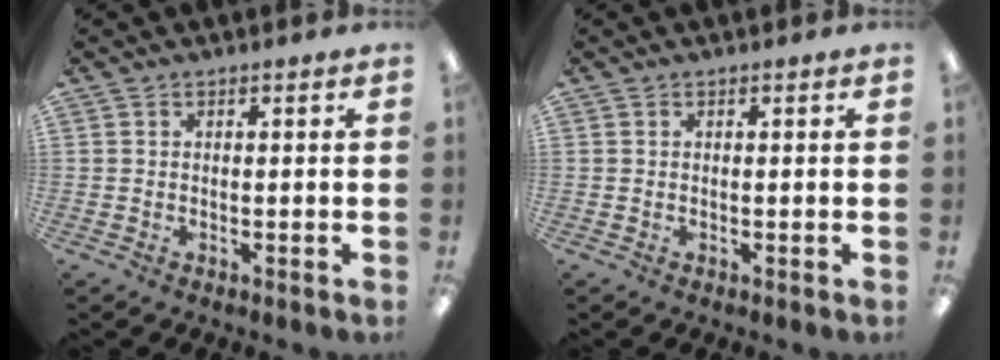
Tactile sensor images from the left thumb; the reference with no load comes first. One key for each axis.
{"total": 0.0}